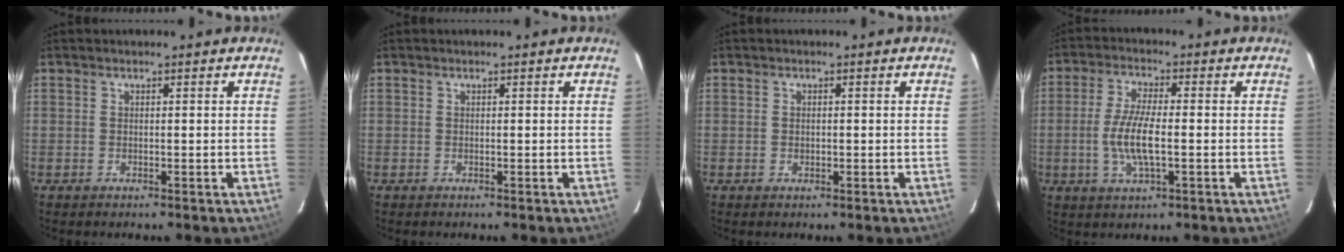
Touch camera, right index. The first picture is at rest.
{"total": 0.0}
{"total": 0.9, "force": [0.0, 0.7, 0.6], "torque": [-0.010, 0.001, 0.000]}
{"total": 8.0, "force": [-1.3, 2.2, 7.6], "torque": [-0.156, -0.004, -0.028]}